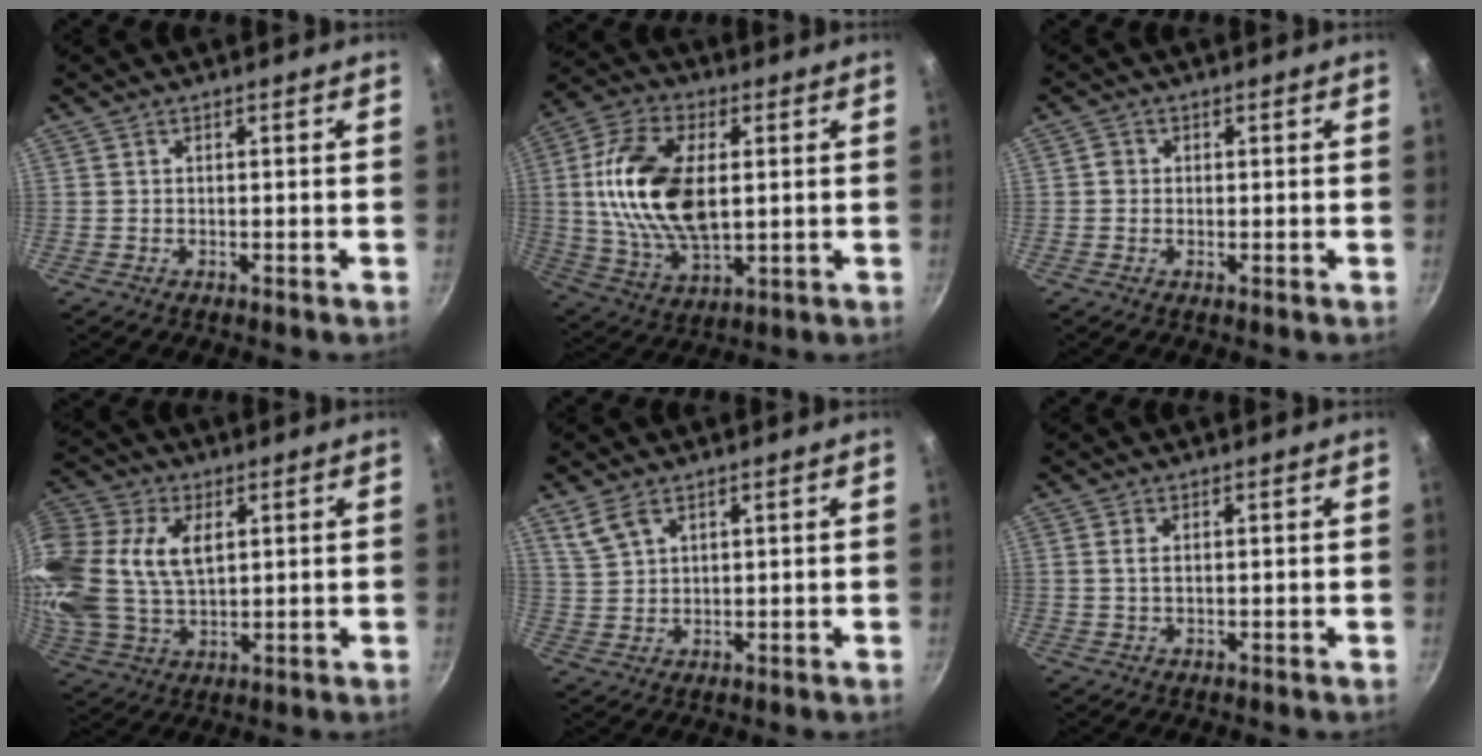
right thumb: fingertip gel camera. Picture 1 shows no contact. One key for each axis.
{"total": 18.7, "fx": 2.2, "fy": 10.3, "fz": 15.4, "tx": -0.287, "ty": -0.001, "tz": 0.040}
{"total": 1.5, "fx": 0.0, "fy": 1.4, "fz": 0.7, "tx": -0.010, "ty": 0.000, "tz": -0.006}
{"total": 22.1, "fx": 5.7, "fy": 14.7, "fz": 15.5, "tx": -0.362, "ty": 0.015, "tz": 0.109}
{"total": 4.6, "fx": 3.0, "fy": 2.3, "fz": 2.6, "tx": -0.048, "ty": -0.008, "tz": 0.067}
{"total": 1.3, "fx": 0.3, "fy": 0.7, "fz": 1.1, "tx": -0.021, "ty": 0.000, "tz": 0.005}